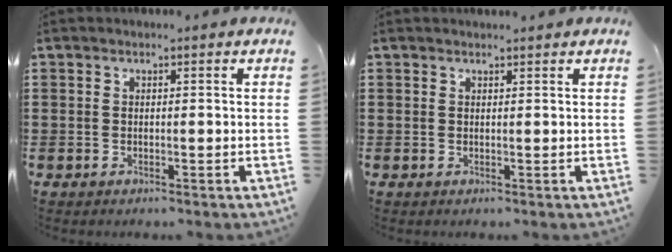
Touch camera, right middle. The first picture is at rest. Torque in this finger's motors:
{"motor_torque": [-0.11, -0.11, 0.00, -0.01]}